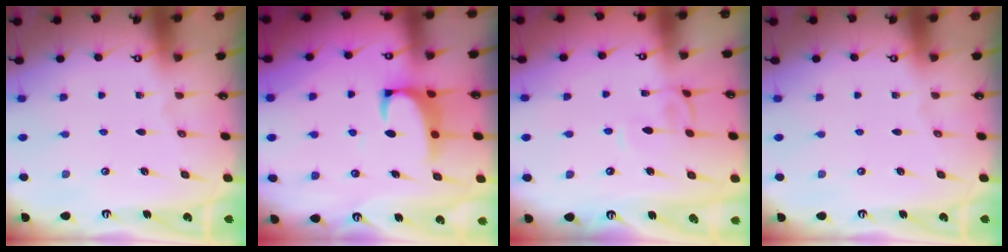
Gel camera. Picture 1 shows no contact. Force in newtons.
{"total": 2.1, "press": 1.9, "slide": 0.9}
{"total": 3.5, "press": 3.5, "slide": 0.1}
{"total": 0.0}